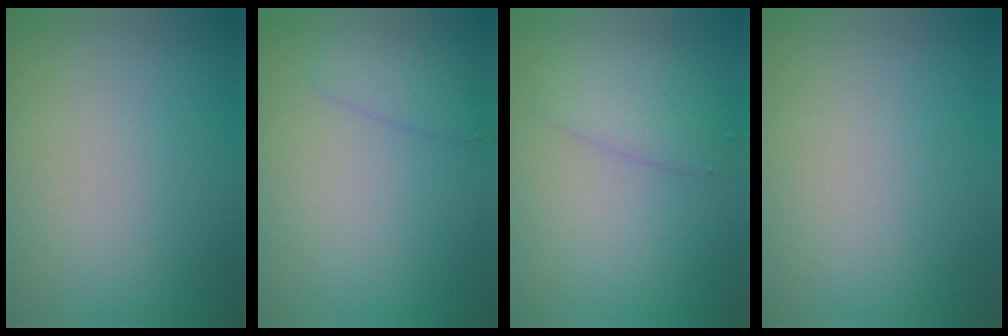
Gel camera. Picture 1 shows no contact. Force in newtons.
{"total": 1.9, "press": 1.9, "slide": 0.1}
{"total": 2.8, "press": 2.8, "slide": 0.1}
{"total": 0.0}